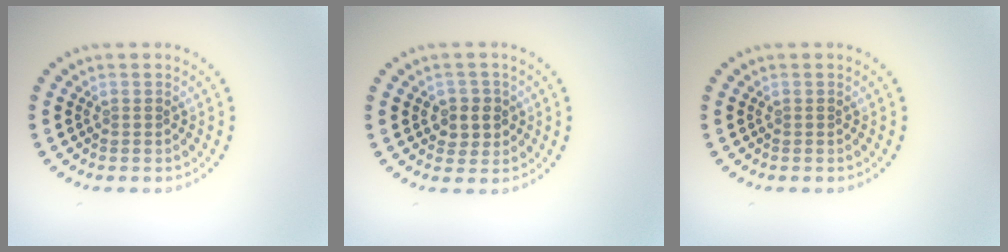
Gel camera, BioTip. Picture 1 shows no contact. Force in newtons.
{"total": 2.4, "press": 2.3, "slide": 0.8}
{"total": 0.0}